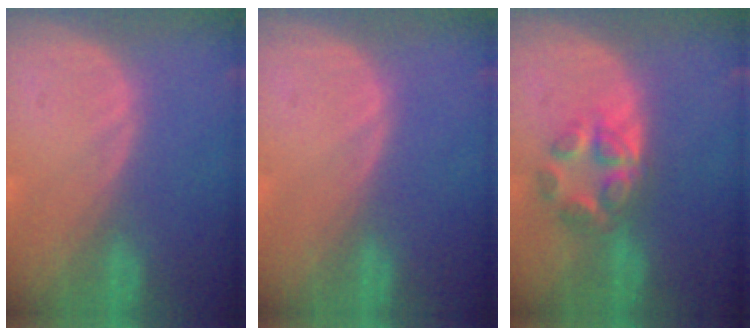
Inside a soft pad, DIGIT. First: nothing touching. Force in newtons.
{"total": 0.0}
{"total": 5.9, "press": 5.3, "slide": 2.5}